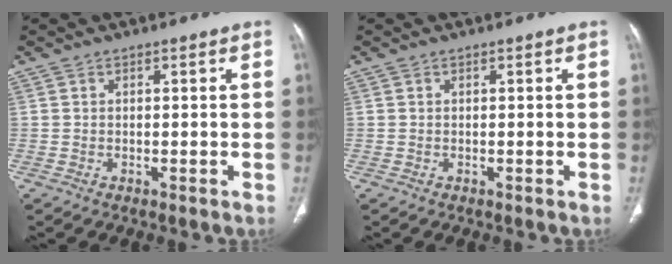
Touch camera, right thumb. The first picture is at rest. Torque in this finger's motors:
{"motor_torque": [0.00, 0.00, -0.02, -0.01, 0.00]}